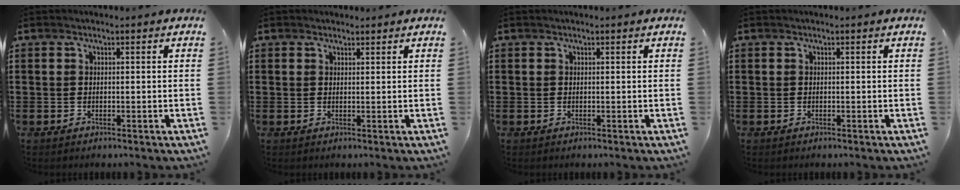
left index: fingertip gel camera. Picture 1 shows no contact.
{"total": 0.9, "force": [0.8, 0.3, 0.0], "torque": [-0.003, 0.002, 0.017]}
{"total": 0.0}
{"total": 0.0}